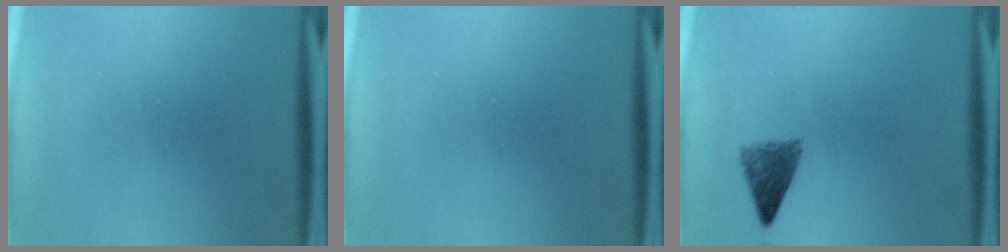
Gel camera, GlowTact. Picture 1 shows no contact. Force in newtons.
{"total": 0.0}
{"total": 3.3}